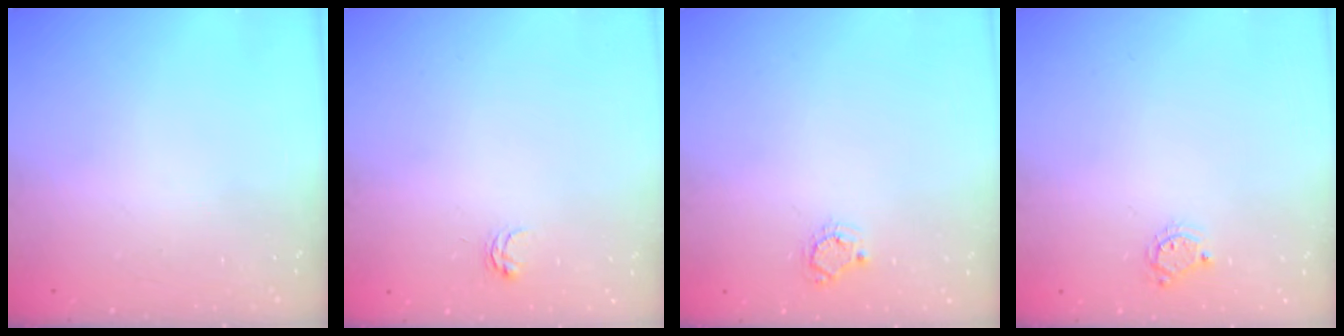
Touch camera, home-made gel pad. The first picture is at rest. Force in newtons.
{"total": 2.9, "press": 2.9, "slide": 0.4}
{"total": 4.9, "press": 4.9, "slide": 0.4}
{"total": 3.8, "press": 3.8, "slide": 0.4}